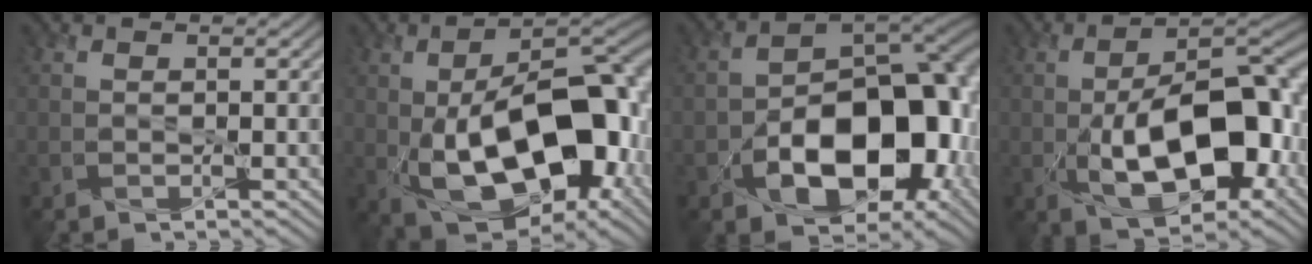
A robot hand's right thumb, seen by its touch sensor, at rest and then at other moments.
{"total": 18.6, "force": [-3.0, 10.3, 15.1], "torque": [-0.235, -0.006, -0.049]}
{"total": 15.9, "force": [-4.7, 10.0, 11.4], "torque": [-0.149, -0.028, -0.080]}
{"total": 14.9, "force": [-3.0, 7.7, 12.3], "torque": [-0.186, -0.010, -0.050]}